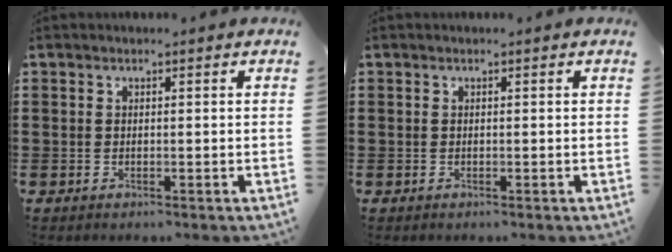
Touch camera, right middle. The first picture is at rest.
{"total": 0.0}